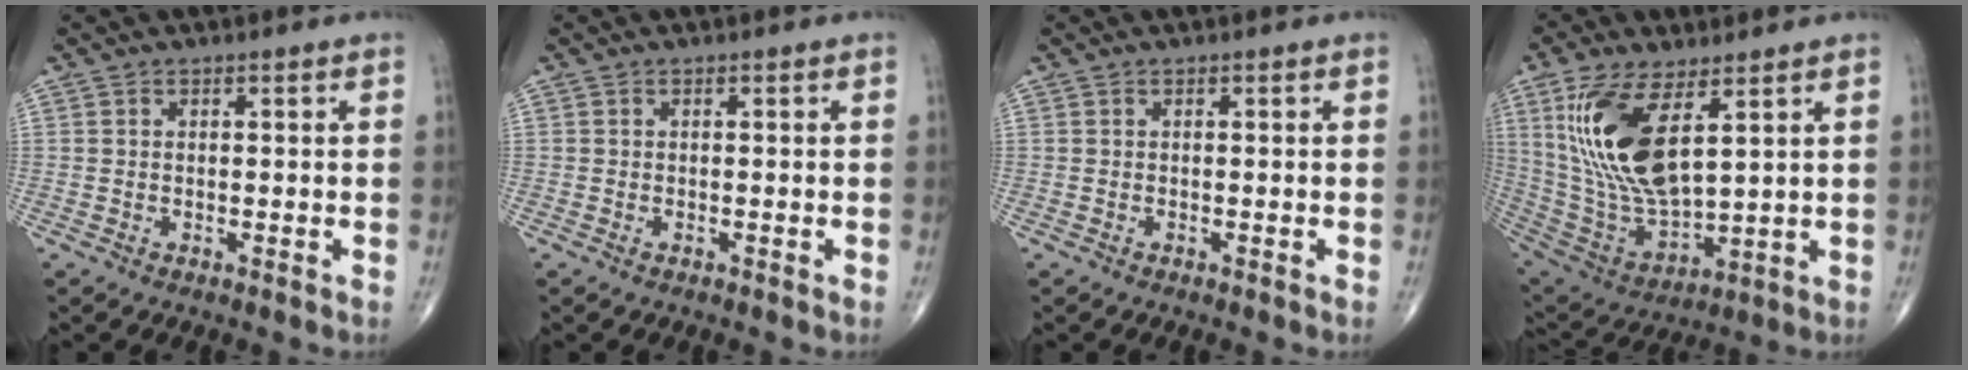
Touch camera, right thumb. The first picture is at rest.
{"total": 0.0}
{"total": 0.0}
{"total": 18.6, "force": [6.6, 7.9, 15.5], "torque": [-0.308, -0.028, 0.143]}